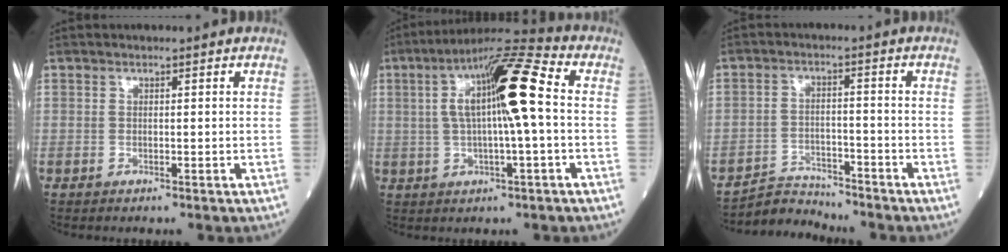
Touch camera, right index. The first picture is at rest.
{"total": 12.9, "force": [1.4, 1.1, 12.7], "torque": [-0.228, 0.026, 0.018]}
{"total": 5.0, "force": [-4.8, 0.2, -1.5], "torque": [0.022, 0.001, -0.083]}